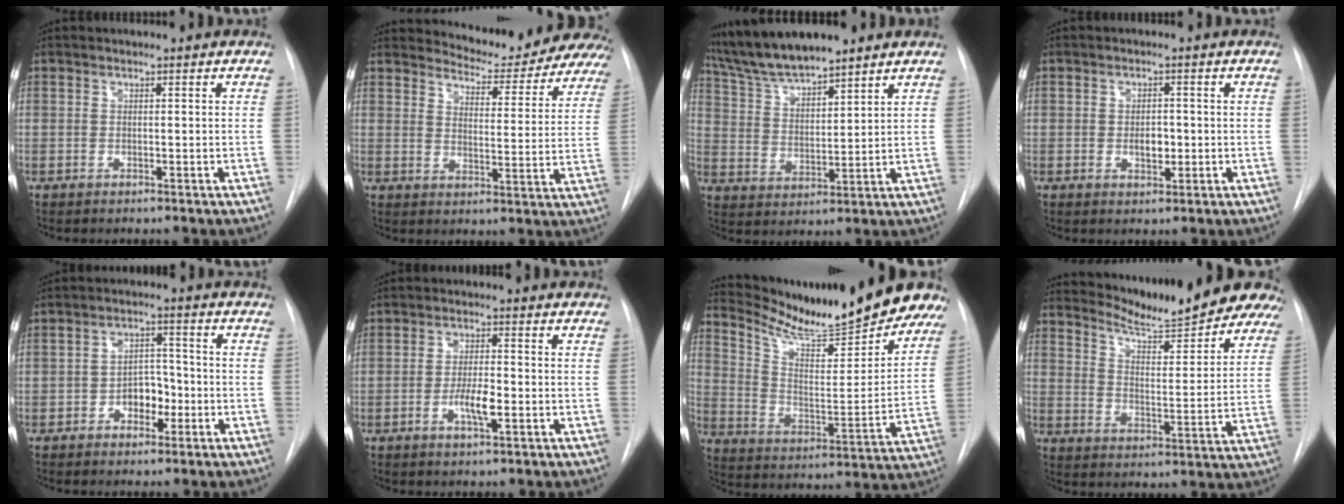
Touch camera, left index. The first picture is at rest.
{"total": 14.6, "force": [14.2, 2.4, 2.6], "torque": [-0.023, -0.054, 0.160]}
{"total": 10.6, "force": [9.5, 1.3, 4.4], "torque": [-0.088, 0.016, 0.182]}
{"total": 2.8, "force": [-0.4, 1.7, 2.2], "torque": [-0.034, 0.000, -0.003]}
{"total": 4.9, "force": [-2.0, 3.1, 3.2], "torque": [-0.047, 0.013, -0.034]}
{"total": 4.4, "force": [-1.5, 1.0, 4.1], "torque": [-0.076, -0.001, -0.026]}
{"total": 22.0, "force": [20.1, 2.4, 8.5], "torque": [-0.138, -0.054, 0.292]}
{"total": 15.0, "force": [14.4, 1.1, 4.3], "torque": [-0.065, -0.045, 0.190]}